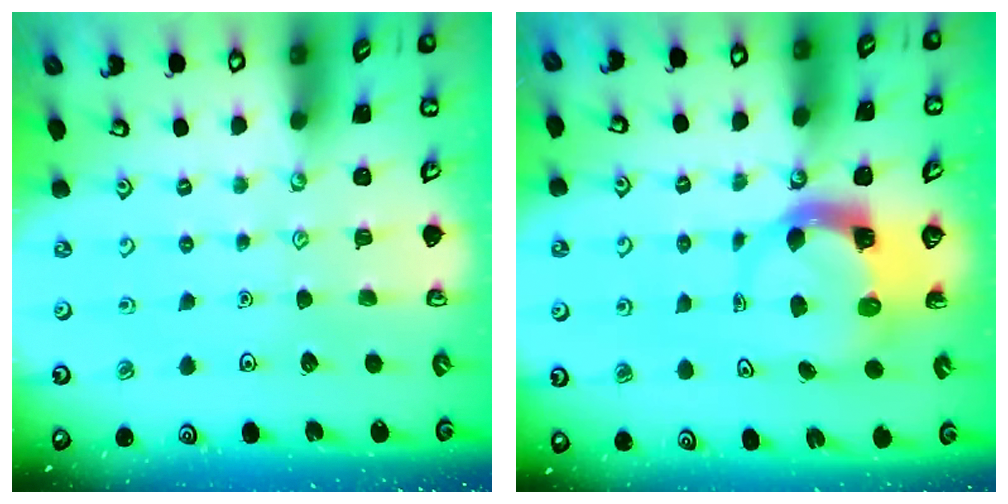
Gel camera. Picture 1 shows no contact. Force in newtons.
{"total": 5.1, "press": 5.0, "slide": 0.7}